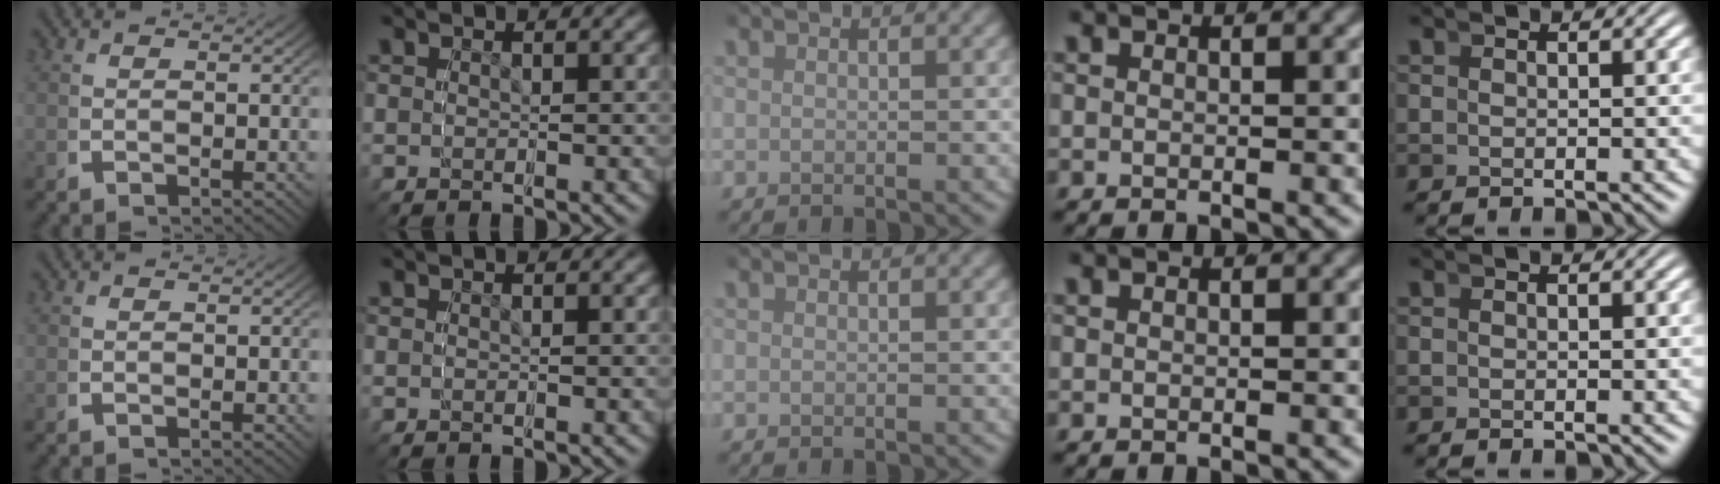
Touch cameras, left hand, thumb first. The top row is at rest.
{}